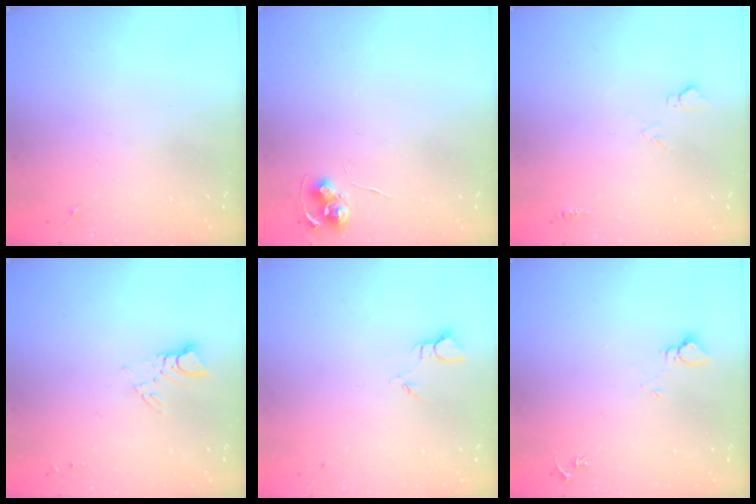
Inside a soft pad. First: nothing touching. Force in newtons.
{"total": 7.9, "press": 7.9, "slide": 0.5}
{"total": 5.0, "press": 5.0, "slide": 0.6}
{"total": 3.9, "press": 3.9, "slide": 0.4}
{"total": 2.4, "press": 2.4, "slide": 0.2}
{"total": 3.7, "press": 3.7, "slide": 0.3}